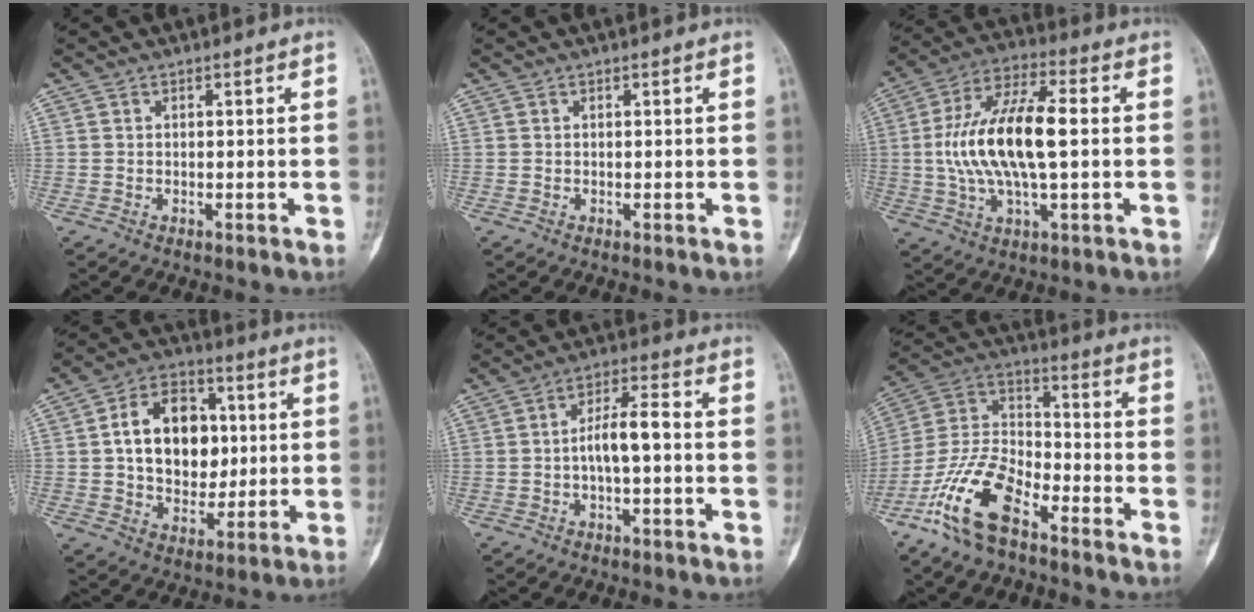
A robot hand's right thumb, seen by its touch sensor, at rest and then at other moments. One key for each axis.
{"total": 0.0}
{"total": 17.6, "fx": 0.4, "fy": 6.8, "fz": 16.2, "tx": -0.326, "ty": 0.024, "tz": 0.006}
{"total": 16.2, "fx": 2.1, "fy": 11.5, "fz": 11.2, "tx": -0.130, "ty": 0.008, "tz": 0.035}
{"total": 6.7, "fx": -0.8, "fy": 2.3, "fz": 6.3, "tx": -0.115, "ty": 0.029, "tz": -0.020}
{"total": 15.7, "fx": -9.5, "fy": 6.6, "fz": 10.5, "tx": -0.217, "ty": 0.056, "tz": -0.191}